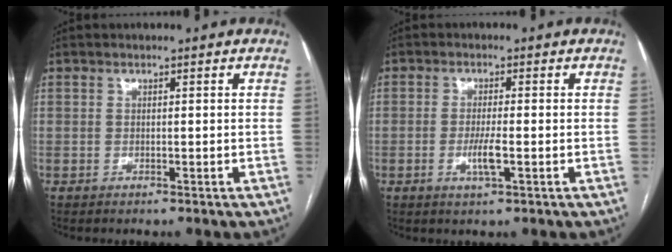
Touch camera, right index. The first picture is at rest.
{"total": 3.4, "force": [-1.0, 0.2, 3.2], "torque": [-0.065, -0.006, -0.017]}